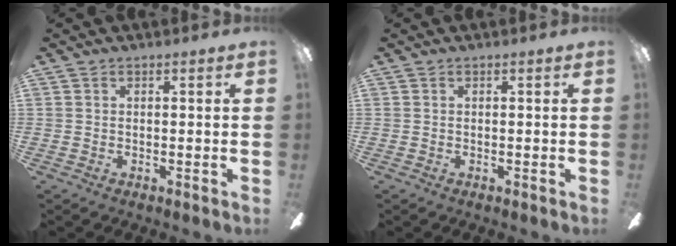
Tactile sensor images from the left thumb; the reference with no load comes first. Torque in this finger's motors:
{"motor_torque": [0.00, 0.00, -0.11, 0.09, 0.00]}